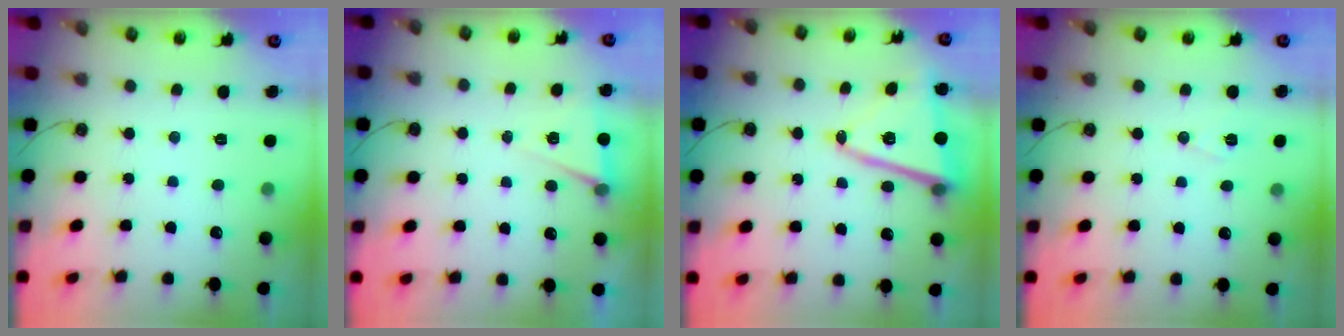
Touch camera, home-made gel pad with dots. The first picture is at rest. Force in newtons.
{"total": 6.1, "press": 4.1, "slide": 4.5}
{"total": 13.1, "press": 13.0, "slide": 1.5}
{"total": 6.8, "press": 5.1, "slide": 4.5}